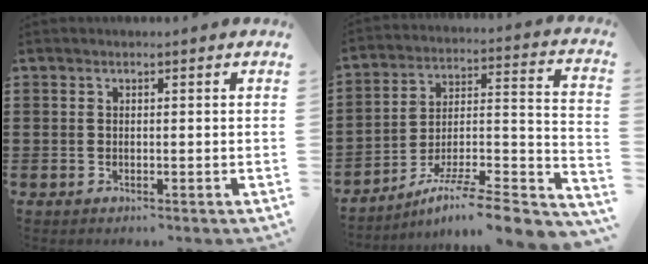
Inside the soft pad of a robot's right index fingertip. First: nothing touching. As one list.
[{"total": 8.1, "force": [-6.2, 0.3, 5.2], "torque": [-0.078, 0.001, -0.124]}]